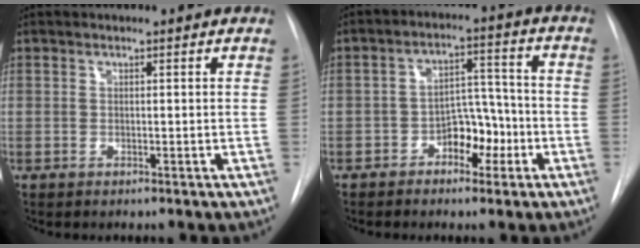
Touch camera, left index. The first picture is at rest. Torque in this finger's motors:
{"motor_torque": [0.50, -0.09, 0.09, 0.05]}